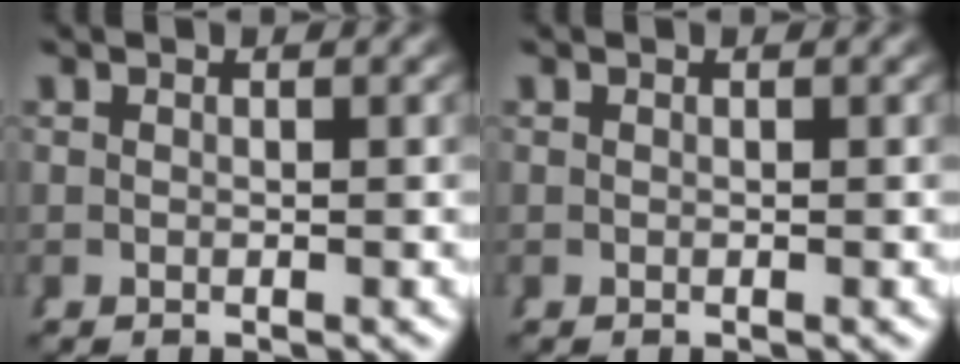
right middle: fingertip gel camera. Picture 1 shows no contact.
{"total": 0.0}